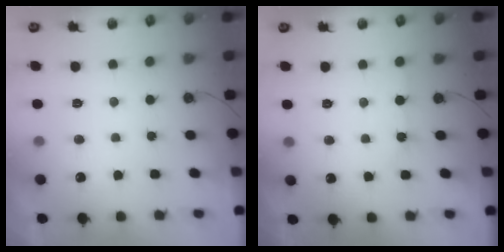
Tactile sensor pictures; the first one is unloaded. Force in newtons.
{"total": 2.2, "press": 2.2, "slide": 0.4}